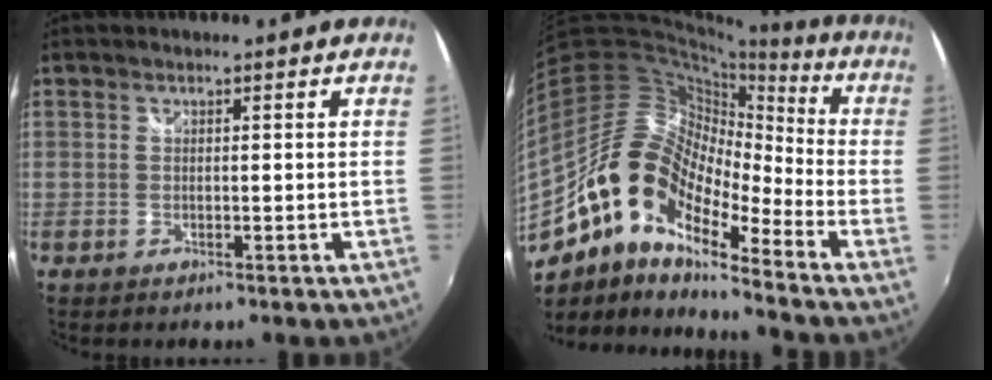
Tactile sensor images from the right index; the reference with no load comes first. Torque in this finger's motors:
{"motor_torque": [0.64, -0.58, 0.96, 0.19]}